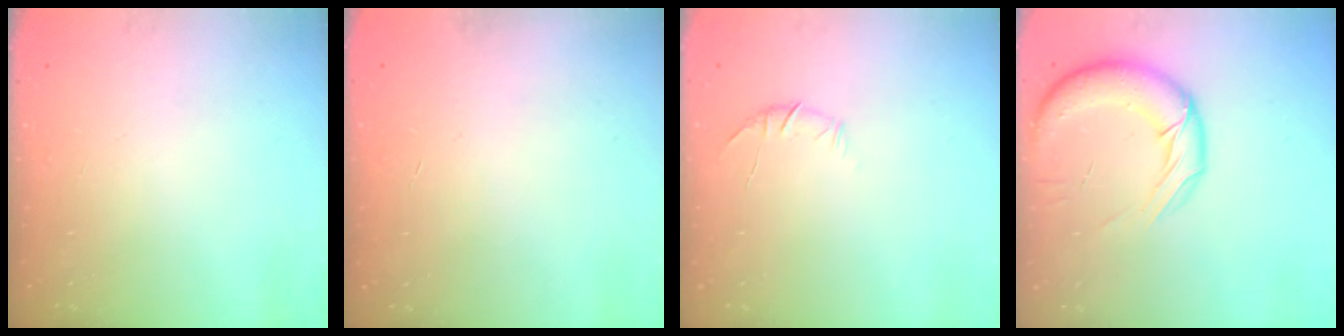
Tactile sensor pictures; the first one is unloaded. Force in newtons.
{"total": 0.6, "press": 0.6, "slide": 0.2}
{"total": 6.0, "press": 5.8, "slide": 1.5}
{"total": 15.3, "press": 14.8, "slide": 3.8}